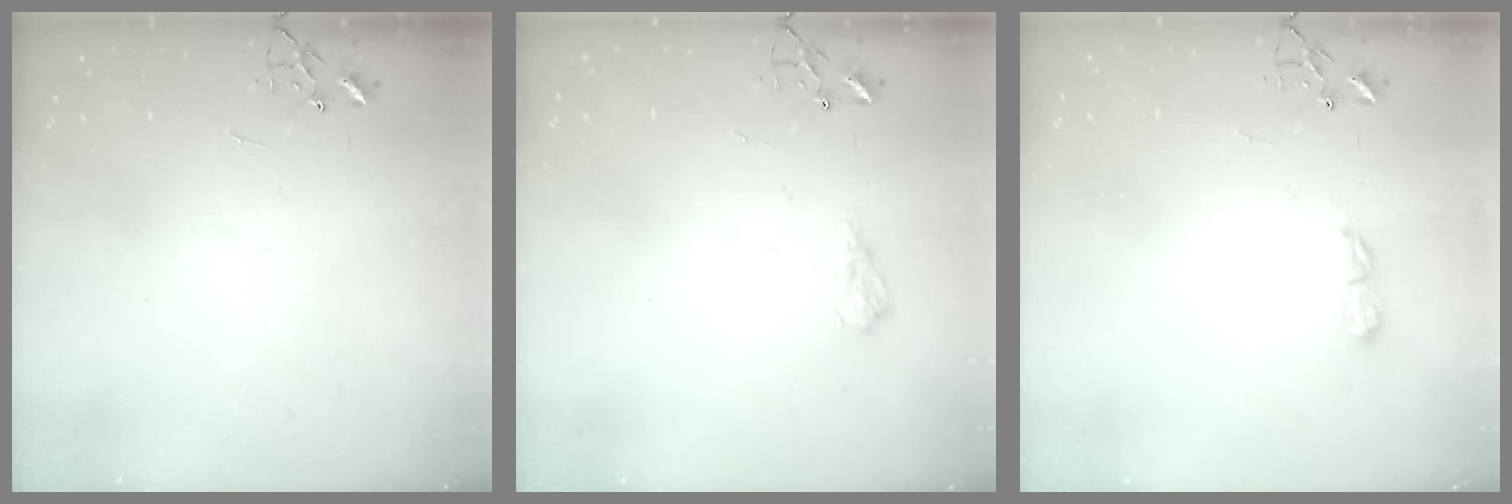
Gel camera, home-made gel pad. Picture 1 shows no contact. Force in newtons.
{"total": 8.2, "press": 8.2, "slide": 0.9}
{"total": 7.0, "press": 7.0, "slide": 0.8}